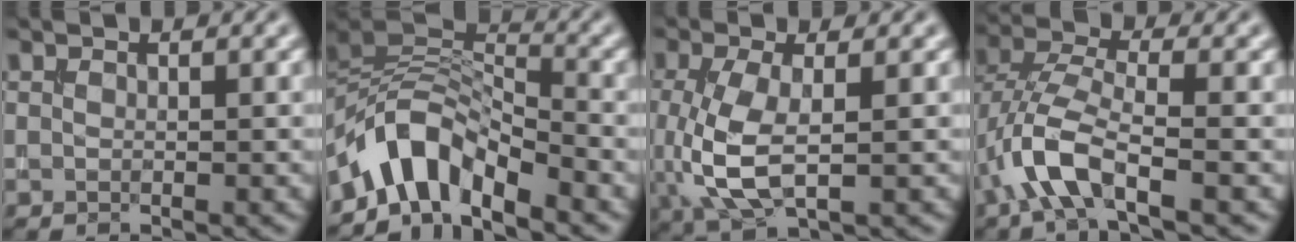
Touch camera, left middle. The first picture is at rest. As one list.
[{"total": 6.1, "force": [-4.6, 2.4, 3.1], "torque": [-0.040, 0.006, -0.096]}, {"total": 5.5, "force": [-0.3, 2.3, 5.0], "torque": [-0.123, -0.008, -0.001]}, {"total": 5.4, "force": [-2.7, 1.7, 4.4], "torque": [-0.099, 0.008, -0.062]}]